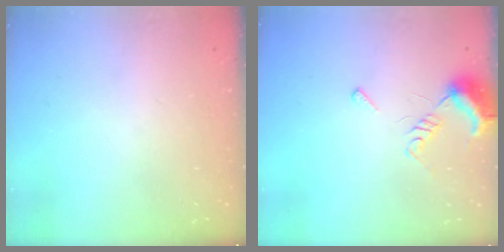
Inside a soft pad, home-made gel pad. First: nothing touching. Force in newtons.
{"total": 7.5, "press": 7.4, "slide": 1.0}